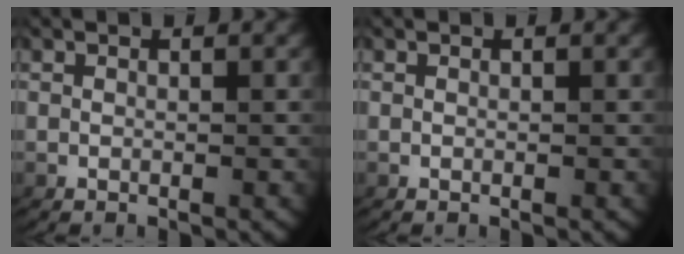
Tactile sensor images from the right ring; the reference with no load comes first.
{"total": 0.0}